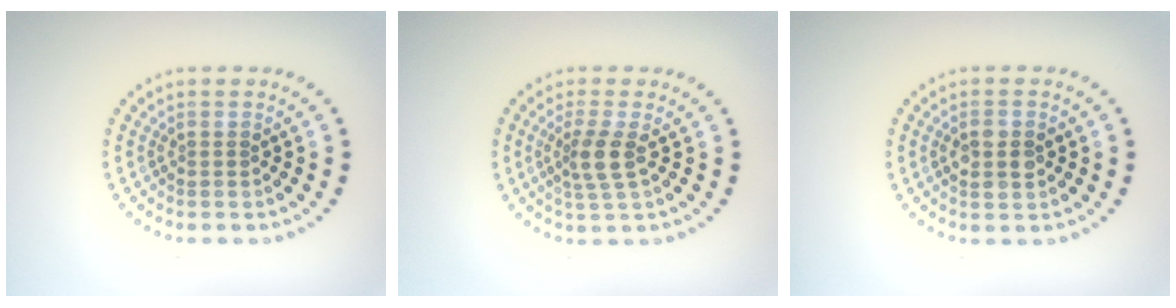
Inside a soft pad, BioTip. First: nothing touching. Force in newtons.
{"total": 2.5, "press": 2.0, "slide": 1.6}
{"total": 2.3, "press": 2.3, "slide": 0.2}